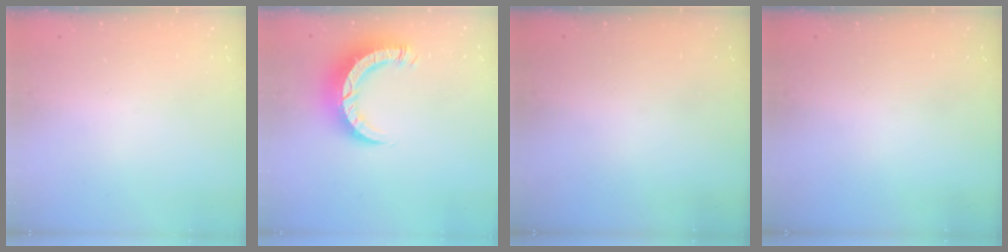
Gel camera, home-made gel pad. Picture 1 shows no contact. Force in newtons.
{"total": 8.3, "press": 8.2, "slide": 0.8}
{"total": 0.0}
{"total": 0.0}